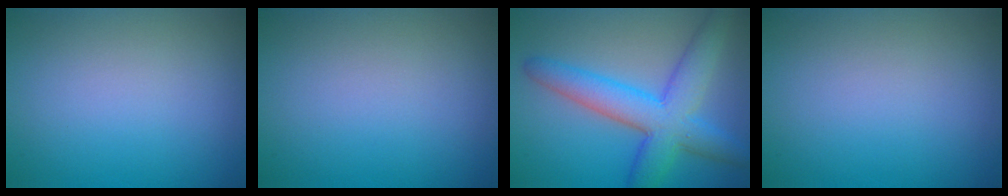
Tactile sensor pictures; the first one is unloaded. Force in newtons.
{"total": 0.0}
{"total": 7.2, "press": 7.2, "slide": 0.3}
{"total": 0.0}